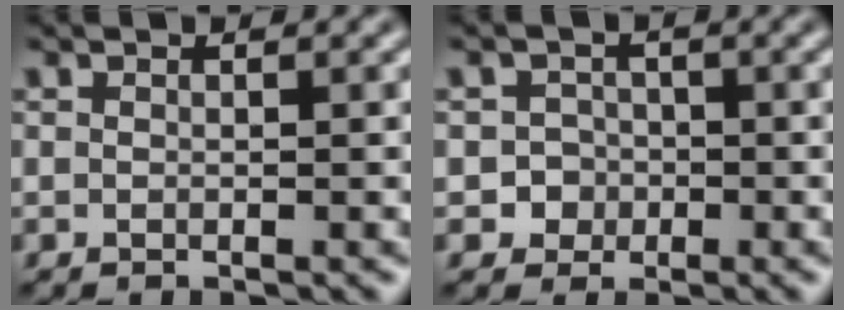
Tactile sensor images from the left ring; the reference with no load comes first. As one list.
[{"total": 2.5, "force": [-0.8, 2.3, 0.2], "torque": [0.022, 0.003, -0.019]}]